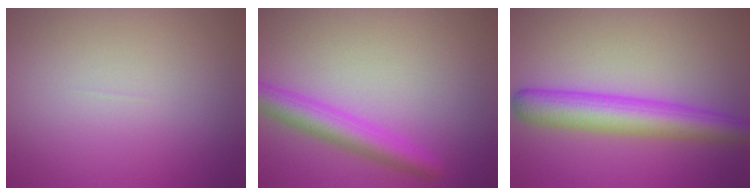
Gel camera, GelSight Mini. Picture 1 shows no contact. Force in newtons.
{"total": 3.9, "press": 3.9, "slide": 0.2}
{"total": 5.7, "press": 5.7, "slide": 0.1}